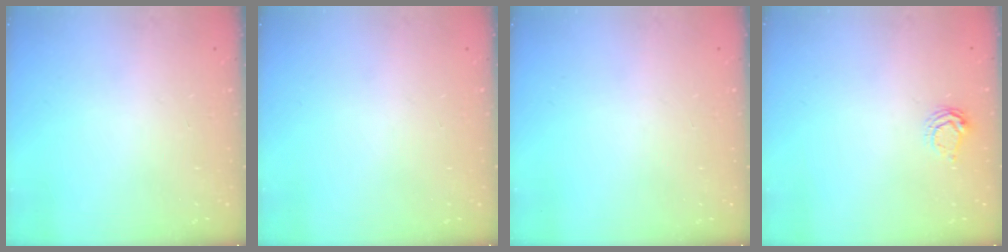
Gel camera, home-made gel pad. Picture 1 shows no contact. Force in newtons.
{"total": 0.0}
{"total": 0.0}
{"total": 4.8, "press": 4.8, "slide": 0.5}